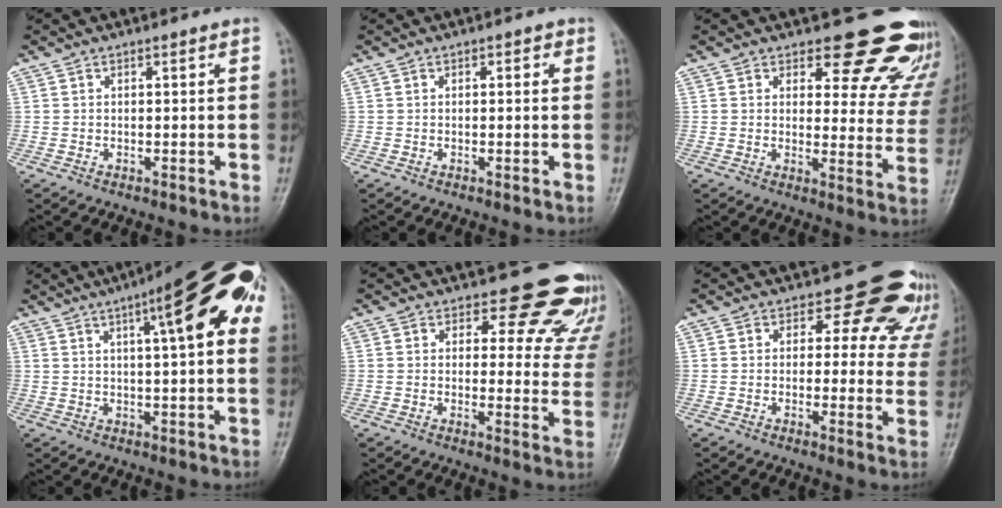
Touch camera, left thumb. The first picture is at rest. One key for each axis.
{"total": 1.2, "fx": 0.4, "fy": 0.7, "fz": 0.8, "tx": -0.001, "ty": 0.002, "tz": 0.001}
{"total": 16.6, "fx": 14.6, "fy": 6.3, "fz": 4.6, "tx": 0.006, "ty": -0.120, "tz": 0.147}
{"total": 18.1, "fx": 6.4, "fy": 4.5, "fz": 16.4, "tx": -0.210, "ty": 0.021, "tz": 0.079}
{"total": 14.3, "fx": 12.6, "fy": 6.2, "fz": 2.9, "tx": 0.028, "ty": -0.096, "tz": 0.116}
{"total": 11.4, "fx": 8.6, "fy": 6.6, "fz": 3.3, "tx": 0.024, "ty": -0.038, "tz": 0.070}